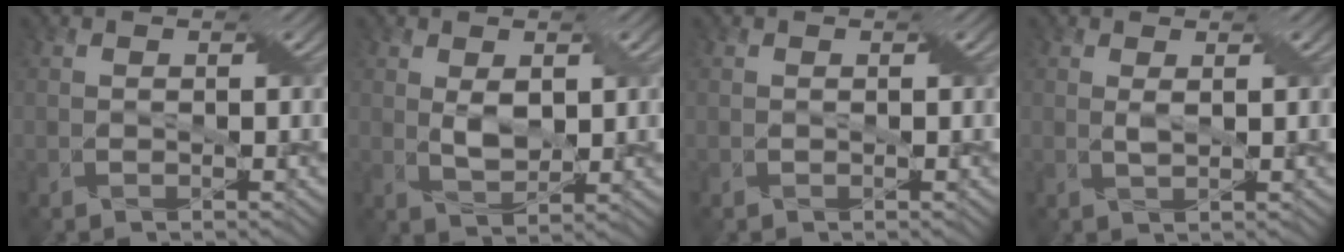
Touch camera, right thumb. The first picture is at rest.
{"total": 3.2, "force": [0.6, 1.7, 2.6], "torque": [-0.061, -0.005, 0.015]}
{"total": 0.0}
{"total": 1.0, "force": [0.4, 0.1, 0.9], "torque": [-0.025, -0.002, 0.008]}